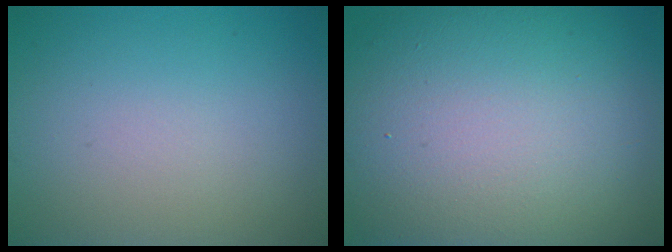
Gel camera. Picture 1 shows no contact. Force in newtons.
{"total": 16.9, "press": 16.9, "slide": 1.0}